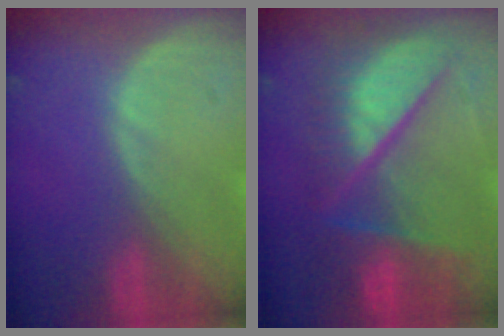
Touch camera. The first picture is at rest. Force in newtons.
{"total": 11.1, "press": 11.0, "slide": 1.3}